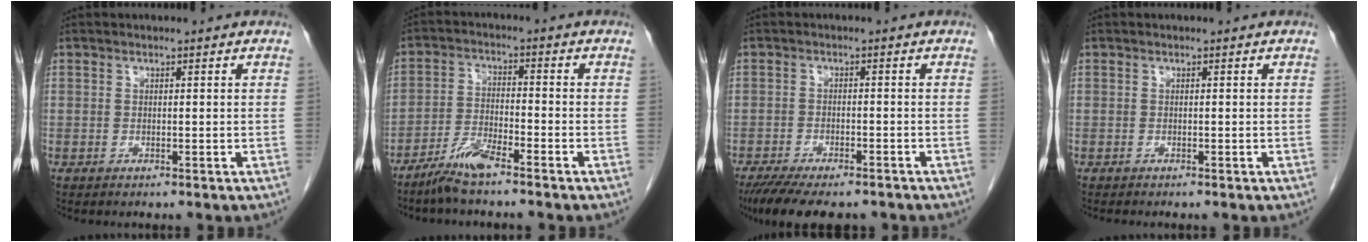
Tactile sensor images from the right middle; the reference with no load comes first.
{"total": 5.5, "force": [-4.5, 0.2, 3.1], "torque": [-0.066, -0.013, -0.093]}
{"total": 12.5, "force": [-10.1, 3.7, 6.3], "torque": [-0.111, -0.015, -0.148]}
{"total": 0.8, "force": [-0.8, 0.1, 0.3], "torque": [-0.006, -0.001, -0.012]}